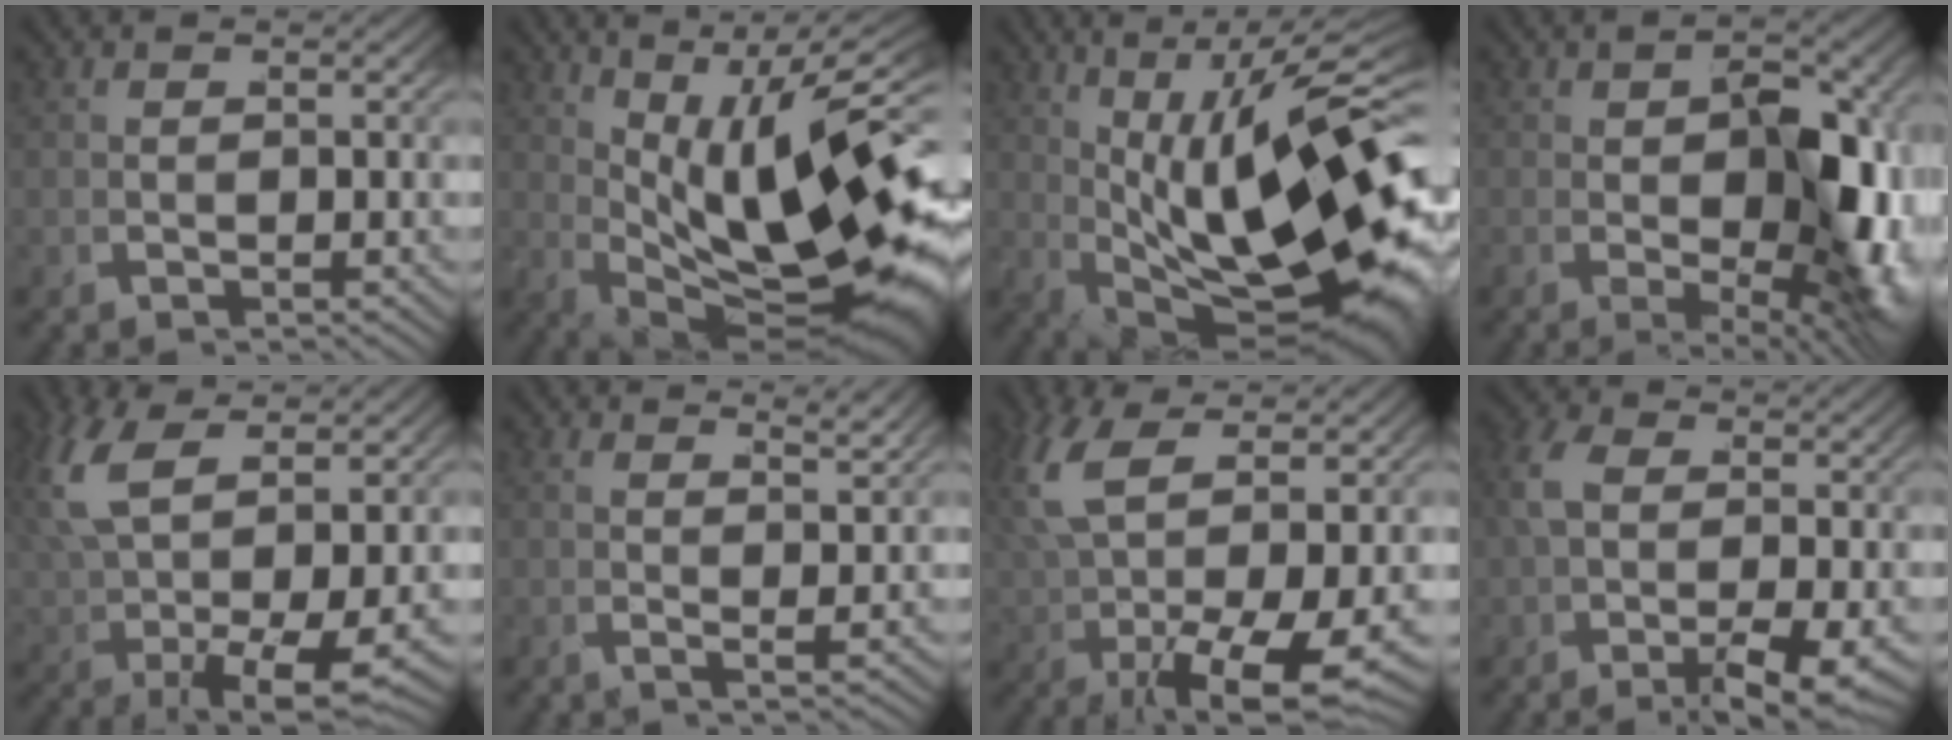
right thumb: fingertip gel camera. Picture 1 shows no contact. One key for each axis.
{"total": 21.1, "fx": -1.1, "fy": 10.6, "fz": 18.2, "tx": -0.272, "ty": -0.026, "tz": 0.014}
{"total": 23.2, "fx": -2.3, "fy": 11.8, "fz": 19.8, "tx": -0.305, "ty": -0.041, "tz": 0.004}
{"total": 12.6, "fx": -2.1, "fy": 6.4, "fz": 10.7, "tx": -0.164, "ty": -0.048, "tz": 0.002}
{"total": 8.4, "fx": 1.1, "fy": 4.3, "fz": 7.1, "tx": -0.166, "ty": -0.020, "tz": 0.041}
{"total": 2.4, "fx": 1.6, "fy": -1.2, "fz": 1.3, "tx": -0.026, "ty": 0.006, "tz": 0.026}
{"total": 9.5, "fx": 0.3, "fy": 4.7, "fz": 8.2, "tx": -0.183, "ty": -0.027, "tz": 0.032}
{"total": 5.8, "fx": -1.1, "fy": 3.3, "fz": 4.7, "tx": -0.097, "ty": -0.012, "tz": -0.011}